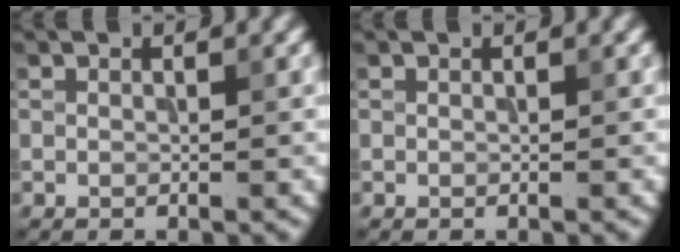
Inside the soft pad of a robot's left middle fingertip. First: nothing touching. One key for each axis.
{"total": 0.0}